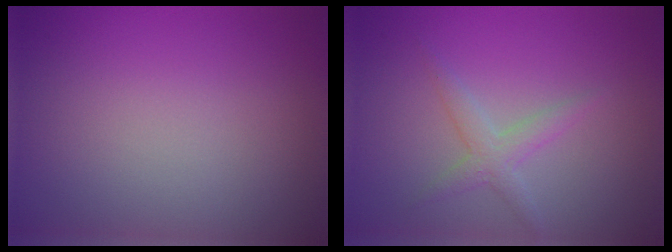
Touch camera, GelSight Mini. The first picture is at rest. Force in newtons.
{"total": 1.9, "press": 1.9, "slide": 0.0}